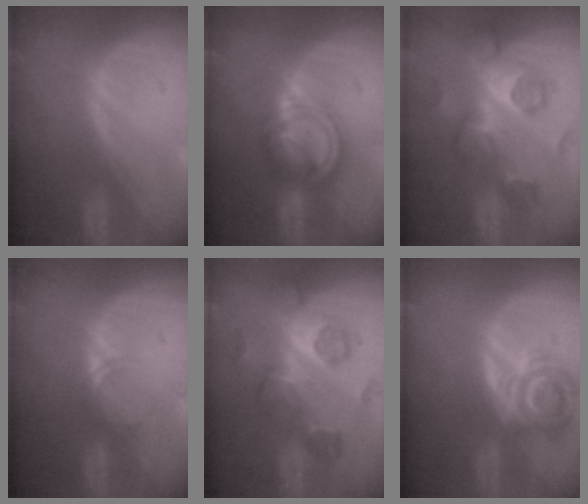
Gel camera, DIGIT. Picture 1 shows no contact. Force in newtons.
{"total": 7.6, "press": 6.6, "slide": 3.8}
{"total": 8.9, "press": 7.7, "slide": 4.5}
{"total": 1.7, "press": 1.7, "slide": 0.3}
{"total": 7.8, "press": 7.4, "slide": 2.4}
{"total": 6.1, "press": 6.1, "slide": 0.3}